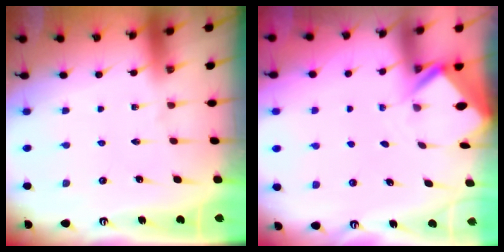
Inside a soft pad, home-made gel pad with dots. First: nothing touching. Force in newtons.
{"total": 2.3, "press": 2.3, "slide": 0.1}